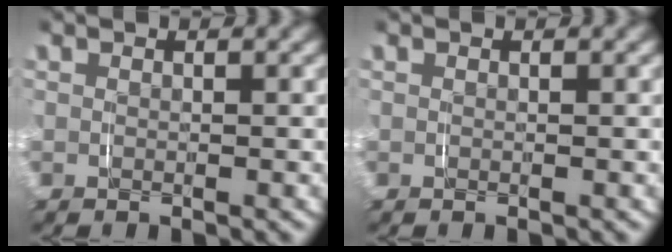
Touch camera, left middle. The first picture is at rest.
{"total": 0.0}